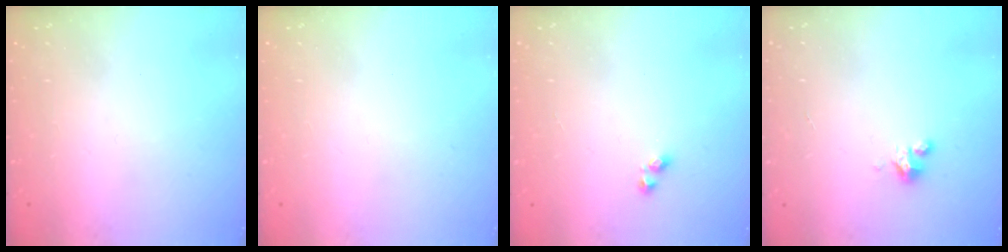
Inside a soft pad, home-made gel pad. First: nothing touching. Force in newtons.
{"total": 0.0}
{"total": 2.9, "press": 2.6, "slide": 1.3}
{"total": 2.5, "press": 2.5, "slide": 0.2}